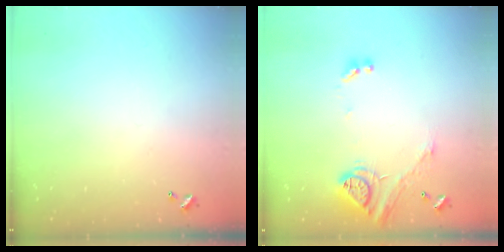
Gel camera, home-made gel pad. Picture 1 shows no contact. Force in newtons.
{"total": 15.6, "press": 15.6, "slide": 1.1}